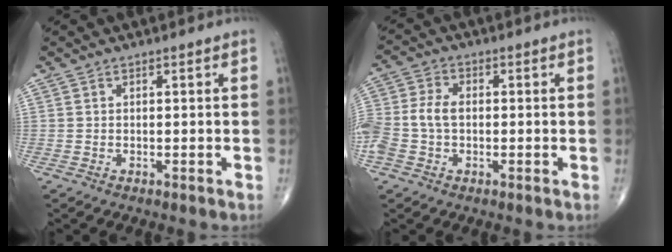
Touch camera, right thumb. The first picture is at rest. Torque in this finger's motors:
{"motor_torque": [0.18, 0.16, 0.62, 0.30, 0.20]}